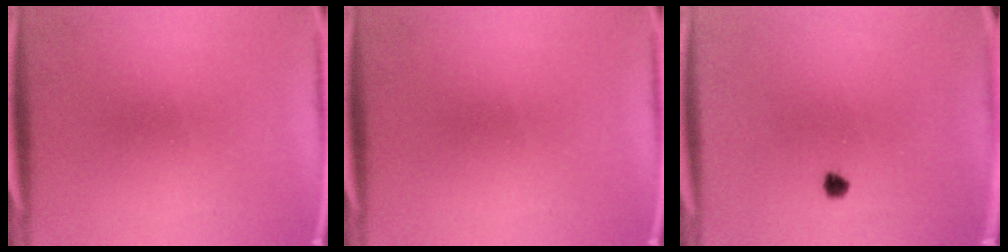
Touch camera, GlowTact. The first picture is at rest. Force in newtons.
{"total": 0.0}
{"total": 1.3}